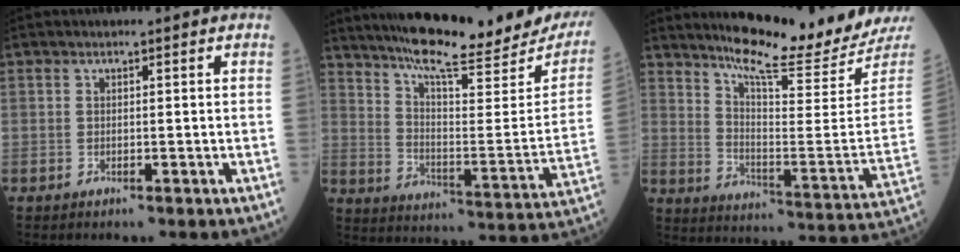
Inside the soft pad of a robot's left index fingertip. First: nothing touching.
{"total": 25.7, "force": [22.1, 3.0, 12.8], "torque": [-0.211, -0.057, 0.297]}
{"total": 17.1, "force": [16.0, -1.3, 5.9], "torque": [-0.108, -0.096, 0.226]}